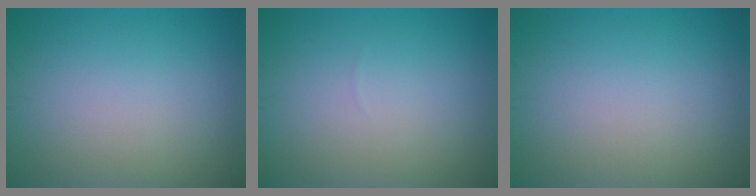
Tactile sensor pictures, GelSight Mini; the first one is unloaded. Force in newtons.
{"total": 0.0}
{"total": 0.0}